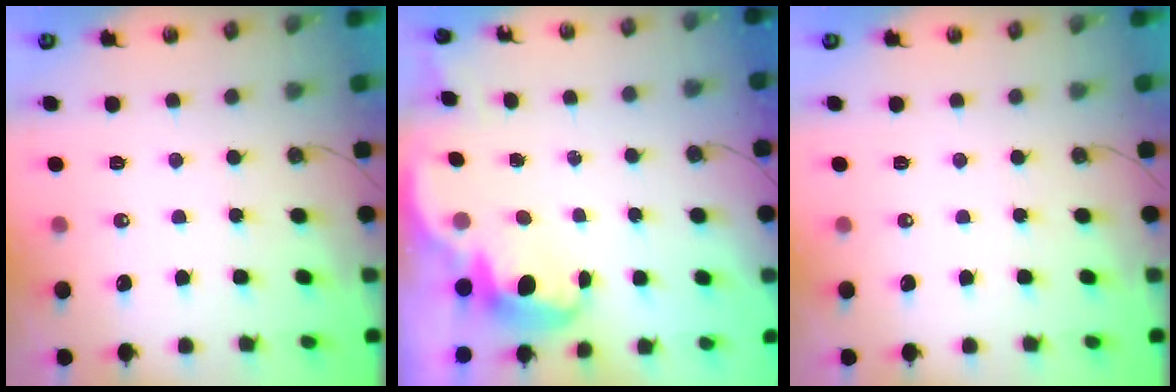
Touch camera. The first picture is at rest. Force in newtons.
{"total": 3.8, "press": 3.6, "slide": 0.9}
{"total": 0.0}